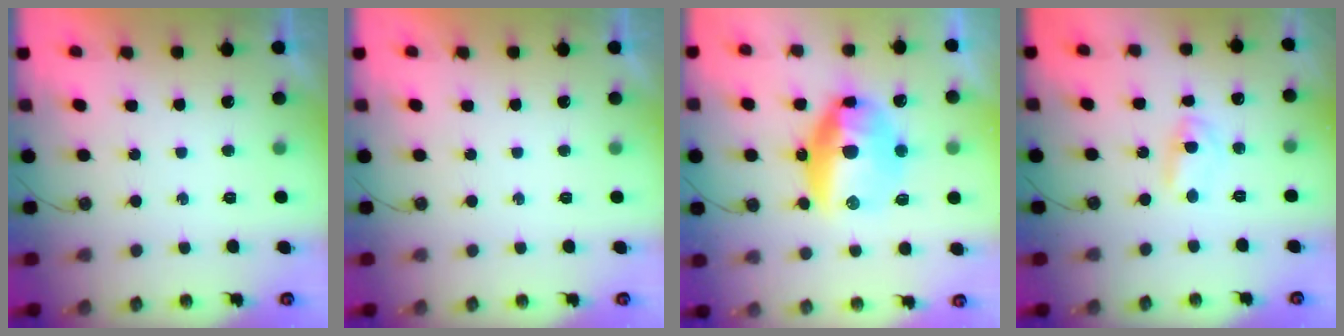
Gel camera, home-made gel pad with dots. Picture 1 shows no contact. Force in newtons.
{"total": 0.0}
{"total": 15.7, "press": 15.6, "slide": 2.1}
{"total": 2.4, "press": 2.4, "slide": 0.2}